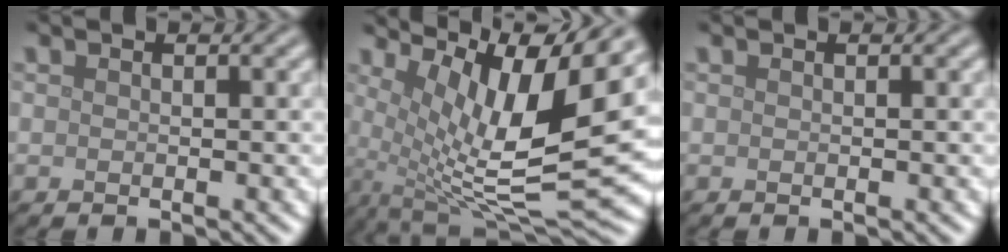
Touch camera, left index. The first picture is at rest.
{"total": 12.5, "force": [4.1, 3.4, 11.3], "torque": [-0.207, 0.003, 0.079]}
{"total": 0.0}